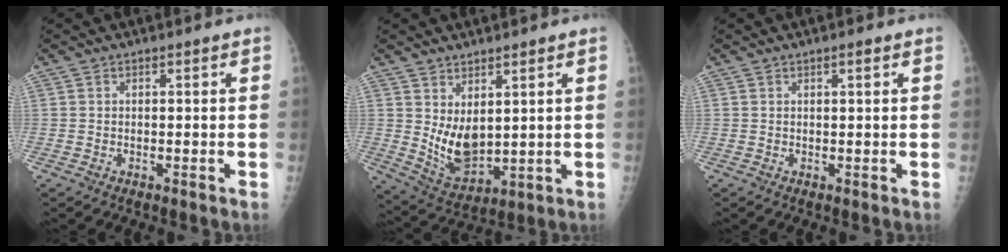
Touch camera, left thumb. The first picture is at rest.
{"total": 8.7, "force": [2.5, 4.9, 6.7], "torque": [-0.103, -0.036, 0.066]}
{"total": 1.1, "force": [0.6, 0.2, 0.9], "torque": [-0.014, 0.000, 0.008]}